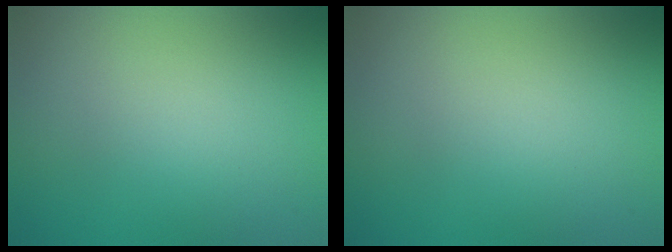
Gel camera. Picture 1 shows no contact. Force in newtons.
{"total": 0.0}